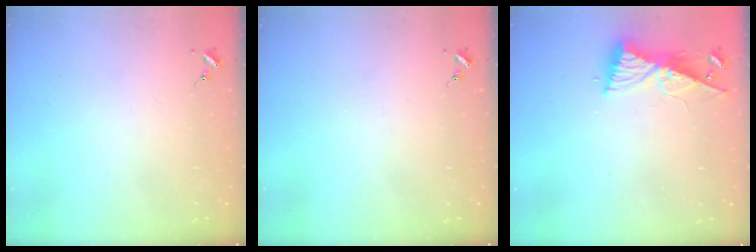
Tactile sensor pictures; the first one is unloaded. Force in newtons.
{"total": 0.0}
{"total": 9.3, "press": 9.3, "slide": 0.8}